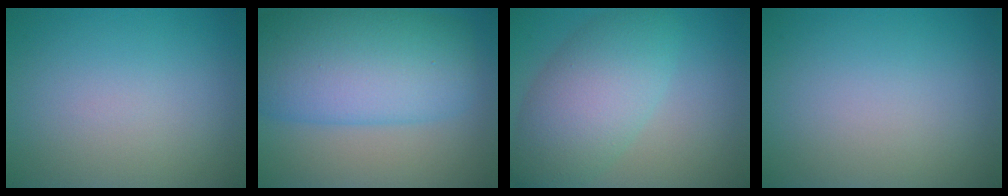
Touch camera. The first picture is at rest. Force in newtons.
{"total": 11.7, "press": 11.7, "slide": 0.2}
{"total": 7.0, "press": 7.0, "slide": 0.2}
{"total": 0.0}